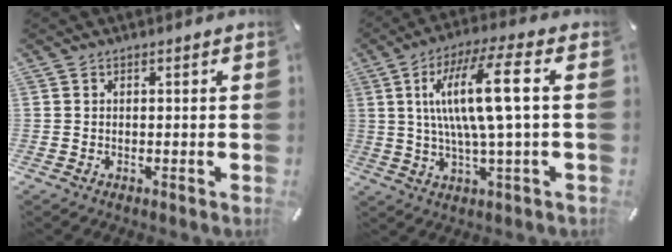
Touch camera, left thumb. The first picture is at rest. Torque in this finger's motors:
{"motor_torque": [1.28, 1.57, 2.01, -0.77, 0.32]}